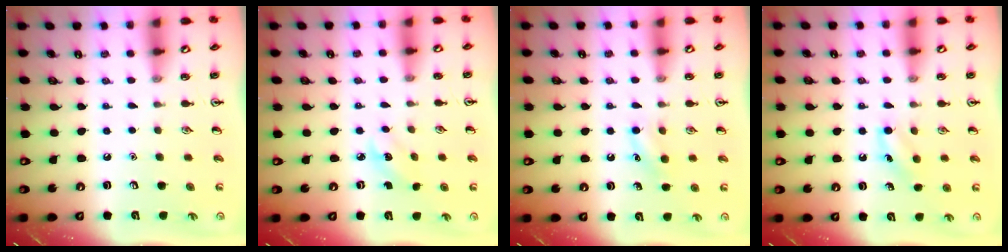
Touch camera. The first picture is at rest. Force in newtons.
{"total": 2.3, "press": 2.1, "slide": 0.8}
{"total": 6.9, "press": 6.8, "slide": 1.6}
{"total": 6.6, "press": 6.2, "slide": 2.1}